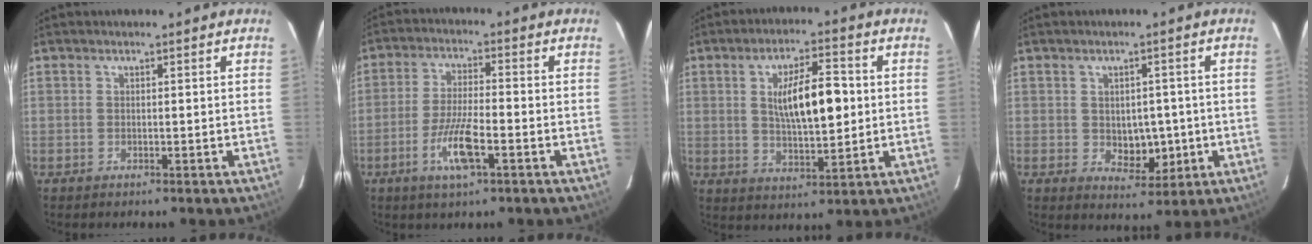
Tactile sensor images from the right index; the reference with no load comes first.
{"total": 7.7, "force": [-3.3, 1.2, 6.9], "torque": [-0.137, -0.008, -0.059]}
{"total": 10.3, "force": [1.2, 3.0, 9.8], "torque": [-0.170, 0.009, 0.023]}
{"total": 5.6, "force": [-0.5, 3.7, 4.1], "torque": [-0.047, 0.001, 0.005]}